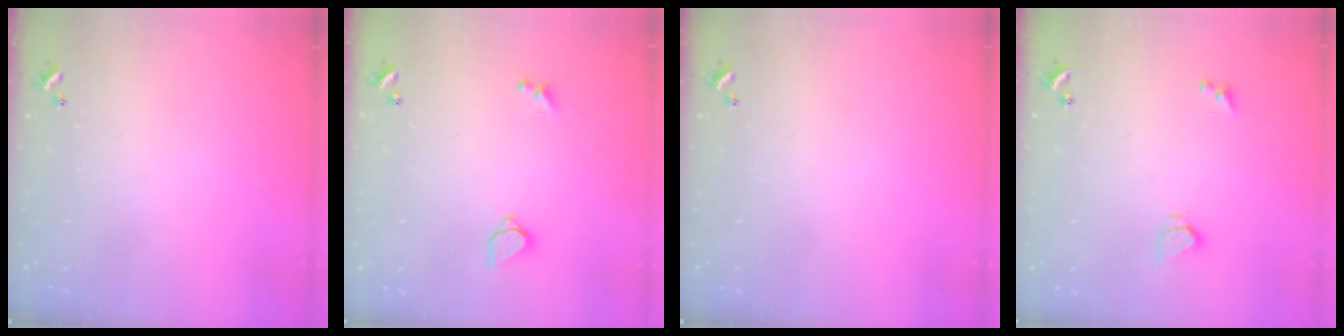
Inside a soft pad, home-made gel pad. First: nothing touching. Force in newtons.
{"total": 1.5, "press": 1.5, "slide": 0.4}
{"total": 0.0}
{"total": 2.4, "press": 2.3, "slide": 0.4}